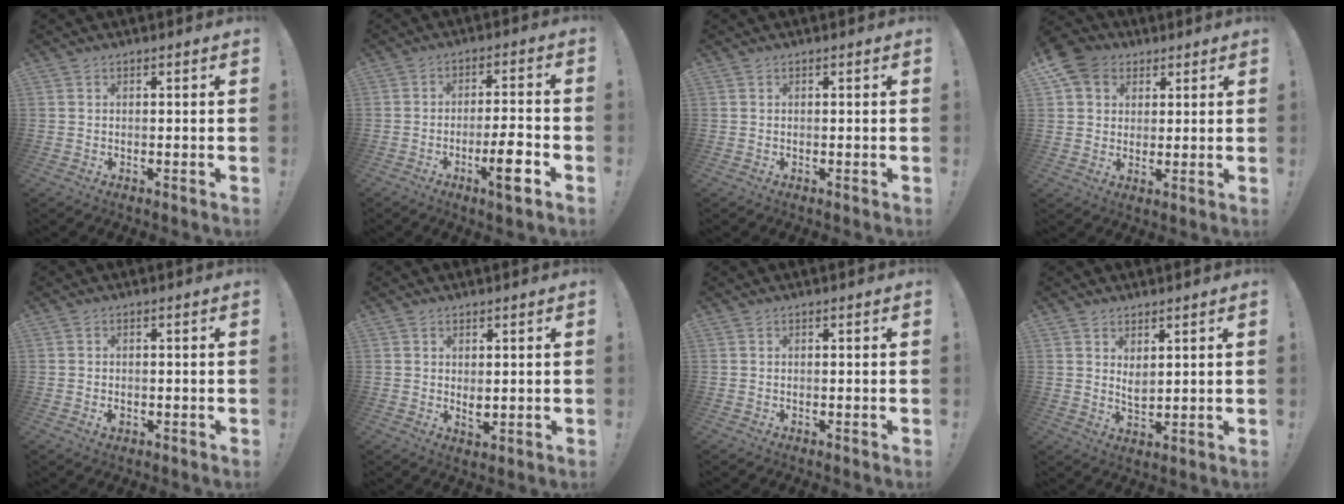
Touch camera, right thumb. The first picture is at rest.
{"total": 9.0, "force": [-4.3, 1.5, 7.8], "torque": [-0.101, 0.014, -0.075]}
{"total": 0.0}
{"total": 9.4, "force": [4.5, 7.6, 3.1], "torque": [-0.048, -0.017, 0.093]}
{"total": 1.1, "force": [-0.4, 1.0, 0.3], "torque": [0.004, 0.001, -0.008]}
{"total": 2.6, "force": [1.0, 1.6, 1.7], "torque": [-0.019, -0.004, 0.018]}
{"total": 0.0}
{"total": 4.0, "force": [3.0, 1.9, 1.9], "torque": [-0.024, -0.020, 0.053]}